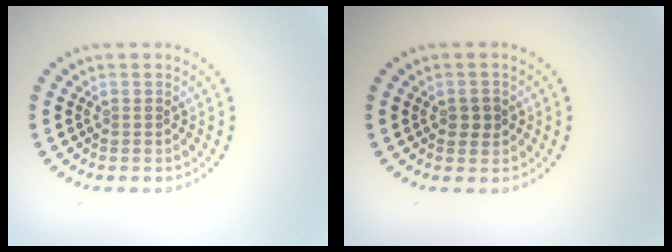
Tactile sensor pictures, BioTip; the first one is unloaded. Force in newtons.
{"total": 1.6, "press": 1.5, "slide": 0.2}